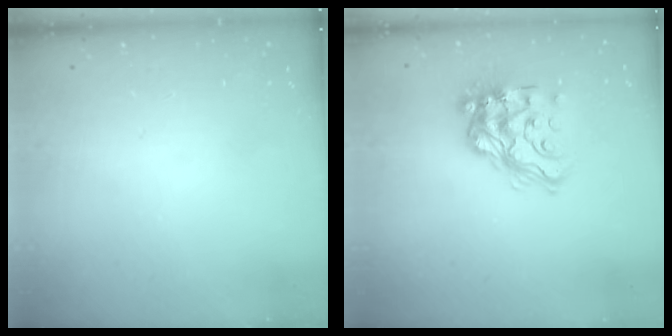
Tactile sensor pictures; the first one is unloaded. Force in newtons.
{"total": 16.0, "press": 15.9, "slide": 1.2}